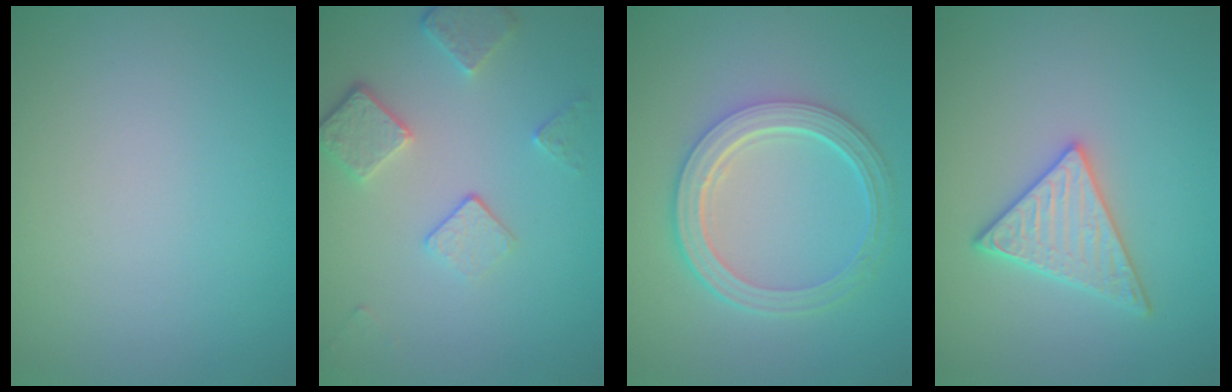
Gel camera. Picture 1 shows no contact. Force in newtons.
{"total": 3.8, "press": 2.9, "slide": 2.5}
{"total": 5.1, "press": 3.7, "slide": 3.5}
{"total": 3.1, "press": 3.0, "slide": 0.7}